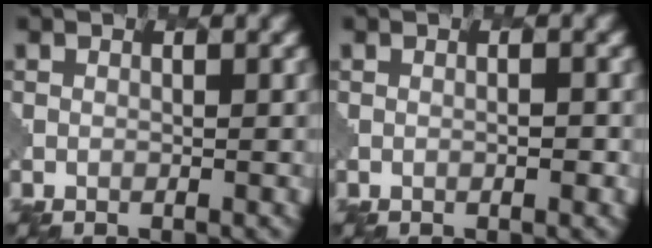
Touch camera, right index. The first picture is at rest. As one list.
[{"total": 0.6, "force": [0.1, 0.1, 0.5], "torque": [-0.005, 0.005, 0.001]}]